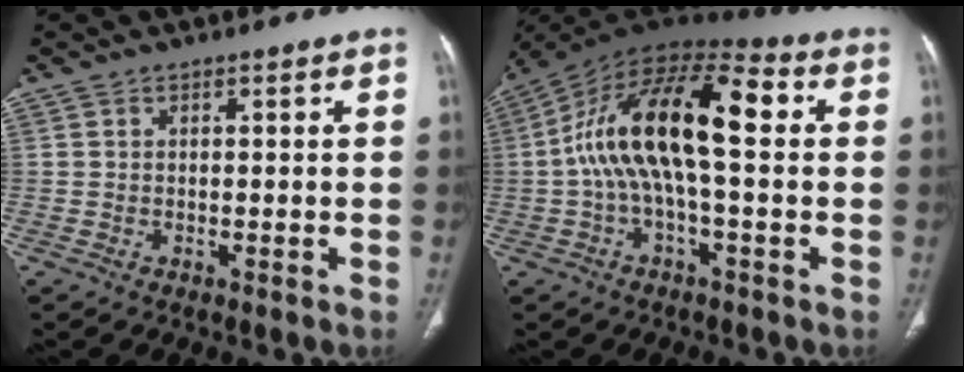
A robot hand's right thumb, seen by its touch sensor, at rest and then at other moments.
{"total": 18.1, "force": [1.2, 6.9, 16.7], "torque": [-0.303, 0.050, 0.010]}